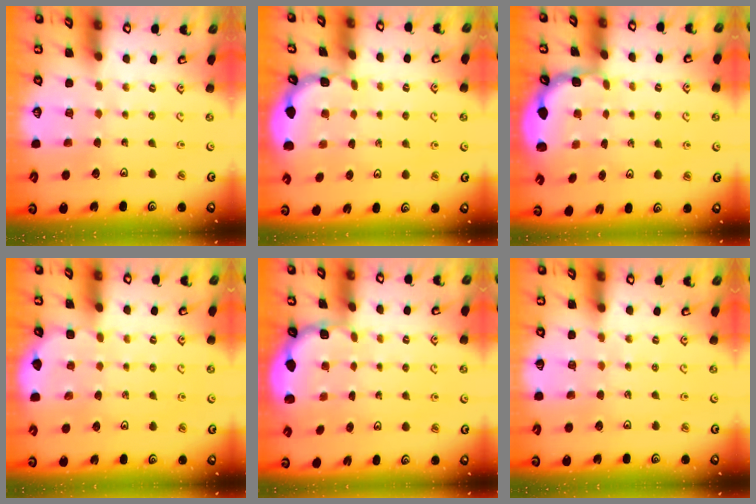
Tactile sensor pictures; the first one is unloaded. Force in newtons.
{"total": 1.6, "press": 1.5, "slide": 0.1}
{"total": 2.4, "press": 1.7, "slide": 1.6}
{"total": 2.9, "press": 2.9, "slide": 0.2}
{"total": 1.8, "press": 1.7, "slide": 0.7}
{"total": 3.0, "press": 2.9, "slide": 0.5}